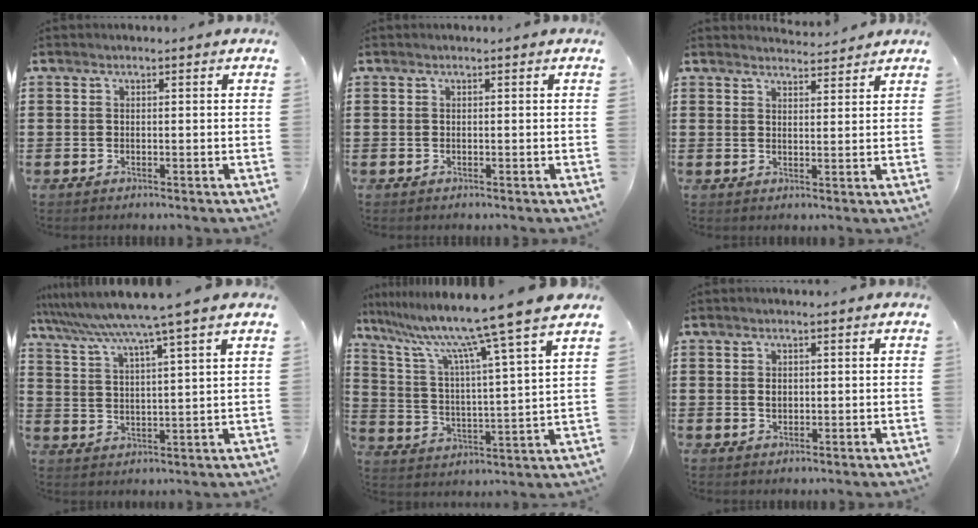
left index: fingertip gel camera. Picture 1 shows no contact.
{"total": 0.0}
{"total": 2.7, "force": [2.7, 0.1, 0.2], "torque": [-0.003, -0.012, 0.049]}
{"total": 6.7, "force": [5.5, -1.4, 3.5], "torque": [-0.089, -0.039, 0.089]}
{"total": 11.3, "force": [9.4, -1.6, 6.0], "torque": [-0.157, -0.062, 0.145]}
{"total": 1.1, "force": [0.1, 0.8, 0.8], "torque": [-0.018, 0.006, 0.002]}